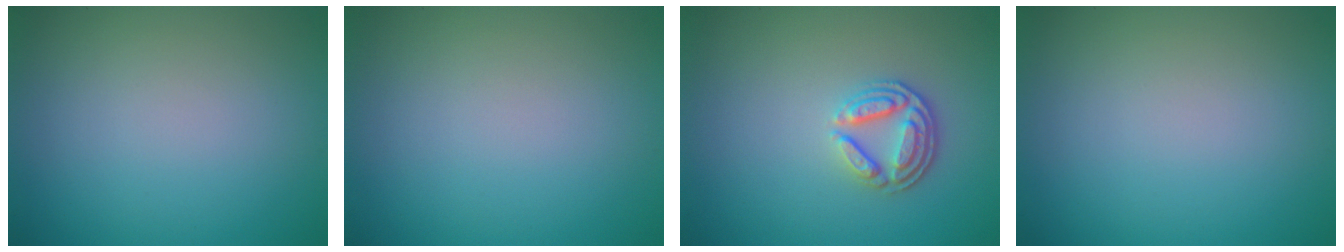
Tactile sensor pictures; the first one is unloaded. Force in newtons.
{"total": 0.0}
{"total": 3.4, "press": 2.7, "slide": 2.0}
{"total": 0.0}